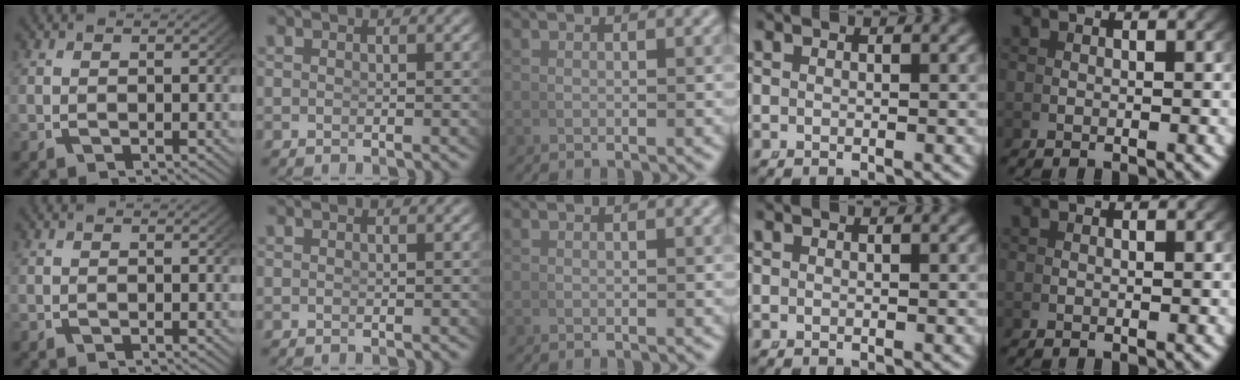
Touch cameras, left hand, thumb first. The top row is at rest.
{}